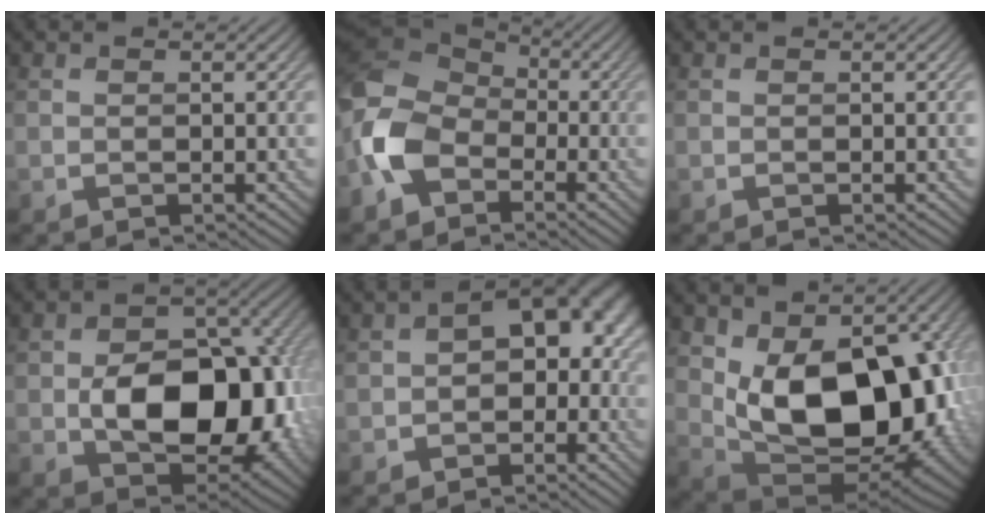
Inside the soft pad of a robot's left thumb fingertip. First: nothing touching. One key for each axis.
{"total": 10.7, "fx": -3.5, "fy": 7.5, "fz": 6.8, "tx": -0.177, "ty": -0.004, "tz": -0.088}
{"total": 0.0}
{"total": 14.0, "fx": -1.6, "fy": 9.4, "fz": 10.2, "tx": -0.148, "ty": -0.011, "tz": -0.019}
{"total": 9.2, "fx": -0.7, "fy": 6.4, "fz": 6.6, "tx": -0.061, "ty": 0.006, "tz": -0.016}
{"total": 16.1, "fx": 1.1, "fy": 10.1, "fz": 12.5, "tx": -0.191, "ty": -0.033, "tz": 0.033}